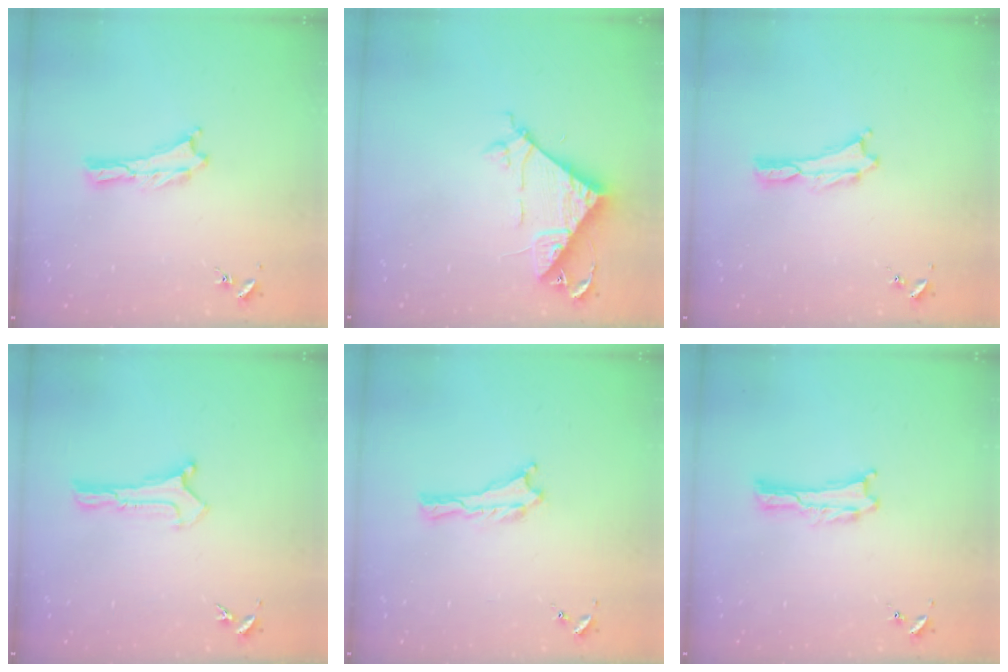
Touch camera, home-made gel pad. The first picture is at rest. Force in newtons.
{"total": 8.1, "press": 8.0, "slide": 0.7}
{"total": 0.0}
{"total": 0.0}
{"total": 0.0}
{"total": 0.0}